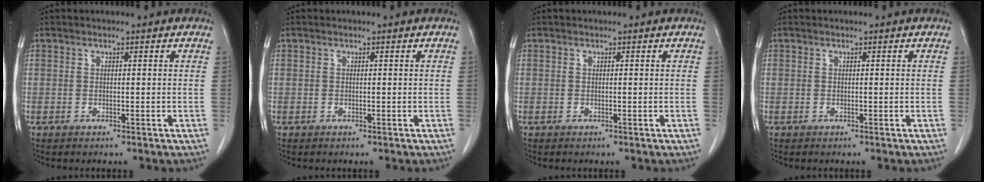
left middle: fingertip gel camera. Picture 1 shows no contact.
{"total": 0.0}
{"total": 0.0}
{"total": 0.0}